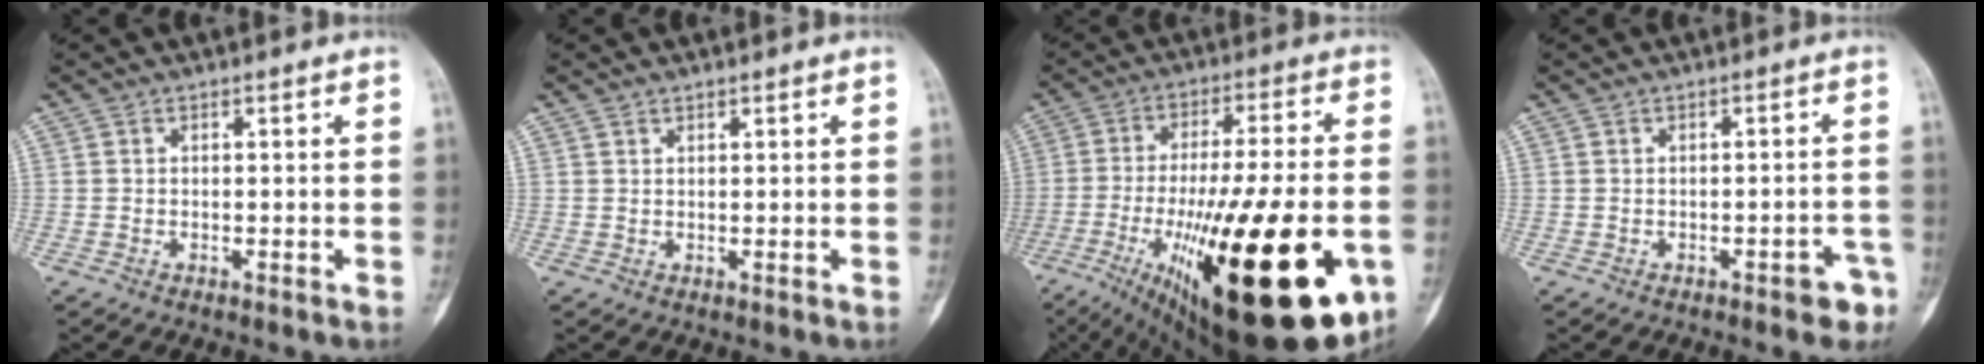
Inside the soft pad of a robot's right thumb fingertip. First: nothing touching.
{"total": 0.9, "force": [0.8, 0.4, 0.3], "torque": [-0.003, -0.005, 0.013]}
{"total": 35.4, "force": [-10.7, 10.9, 31.9], "torque": [-0.459, -0.001, -0.146]}
{"total": 4.1, "force": [-2.3, 1.7, 3.0], "torque": [-0.025, 0.018, -0.022]}